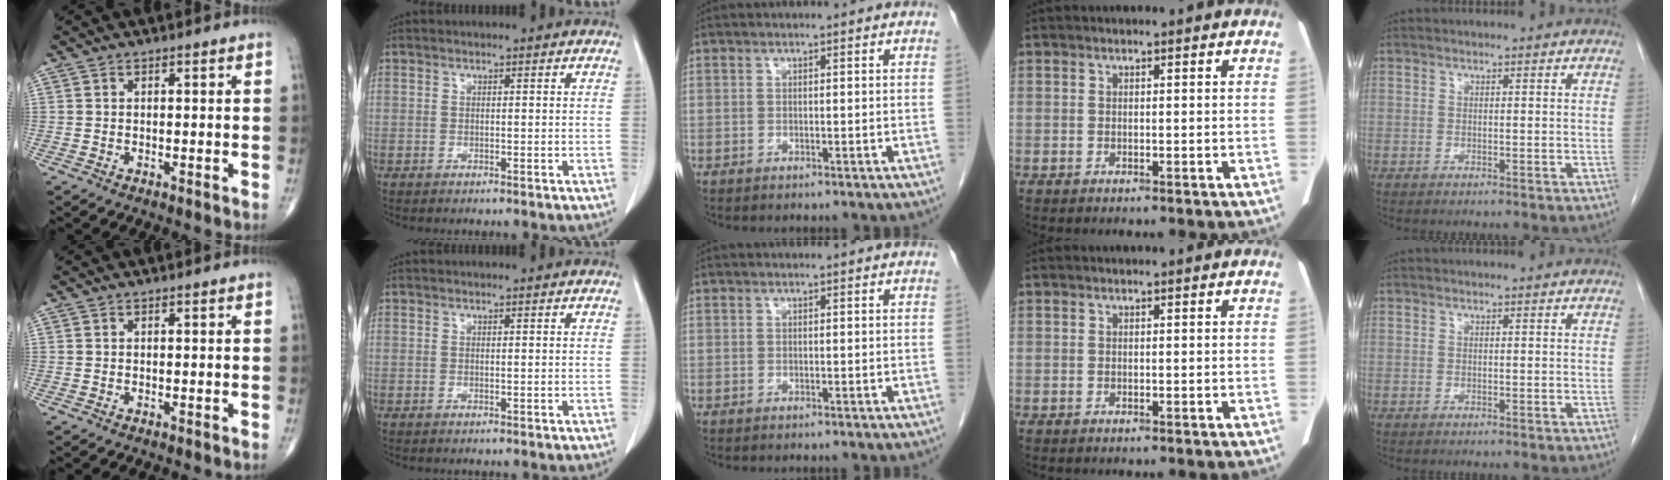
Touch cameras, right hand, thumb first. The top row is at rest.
{}